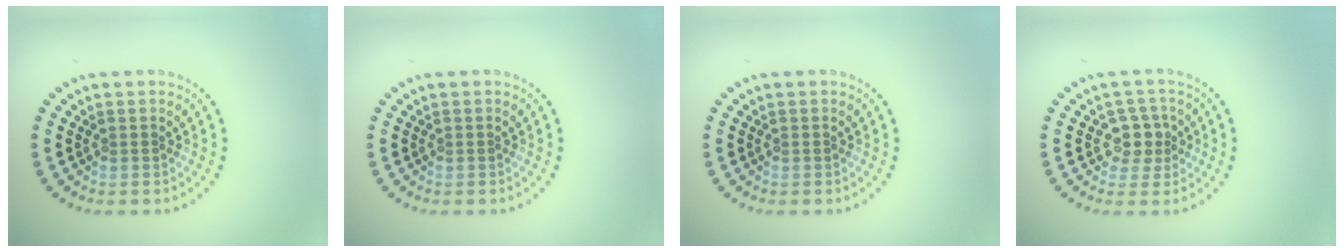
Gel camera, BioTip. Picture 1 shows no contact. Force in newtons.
{"total": 0.0}
{"total": 0.0}
{"total": 2.5, "press": 2.2, "slide": 1.1}